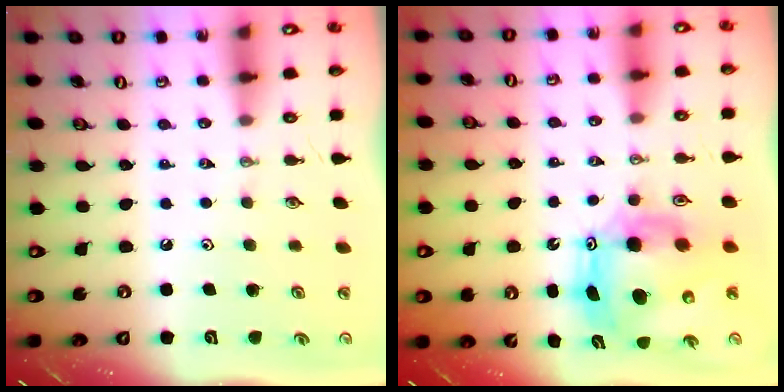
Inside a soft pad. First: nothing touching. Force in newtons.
{"total": 11.9, "press": 11.8, "slide": 0.9}